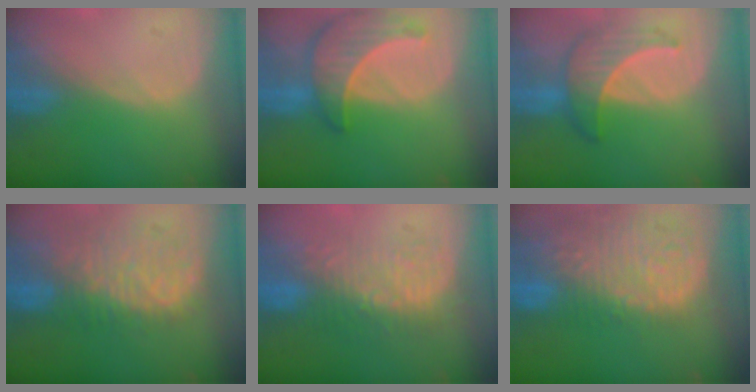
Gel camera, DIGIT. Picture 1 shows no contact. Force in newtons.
{"total": 8.9, "press": 8.0, "slide": 3.7}
{"total": 6.5, "press": 6.4, "slide": 1.5}
{"total": 10.3, "press": 9.4, "slide": 4.3}
{"total": 8.7, "press": 8.3, "slide": 2.5}
{"total": 15.0, "press": 12.4, "slide": 8.4}